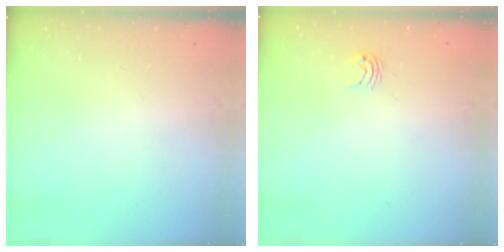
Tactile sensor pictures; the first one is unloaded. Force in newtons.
{"total": 2.9, "press": 2.9, "slide": 0.2}